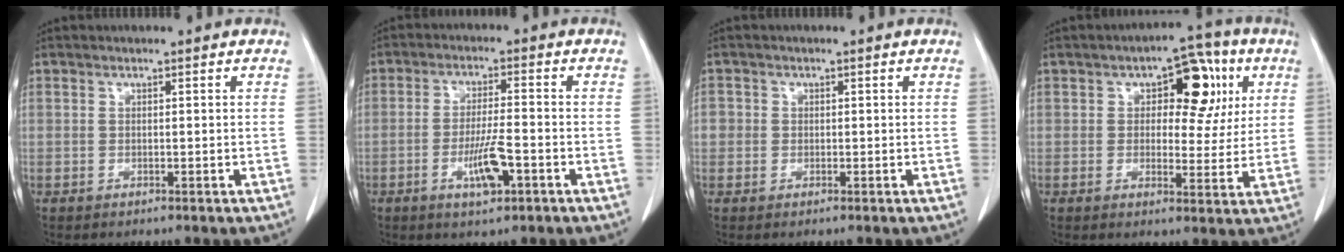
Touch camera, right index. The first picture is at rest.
{"total": 6.0, "force": [-2.4, 0.9, 5.4], "torque": [-0.099, -0.005, -0.040]}
{"total": 1.9, "force": [0.0, 1.9, 0.3], "torque": [0.007, 0.006, -0.001]}
{"total": 9.7, "force": [3.1, 5.0, 7.7], "torque": [-0.092, 0.026, 0.040]}